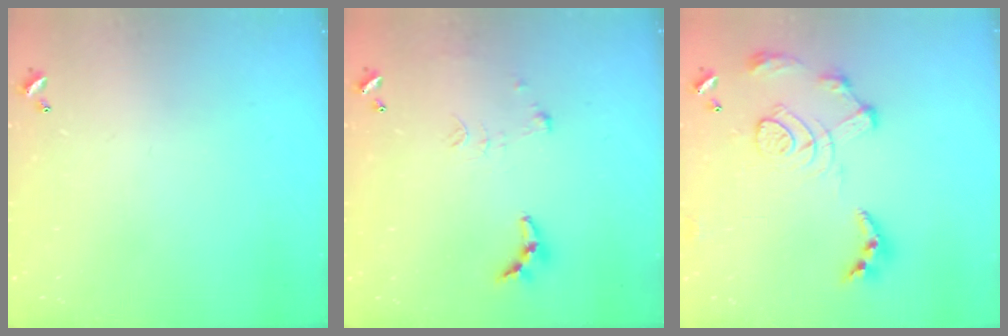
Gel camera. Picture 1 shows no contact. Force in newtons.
{"total": 6.3, "press": 6.3, "slide": 0.6}
{"total": 13.9, "press": 13.8, "slide": 1.5}